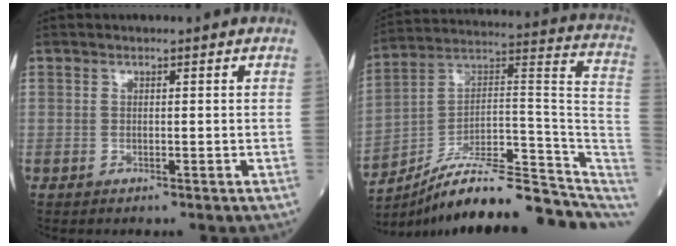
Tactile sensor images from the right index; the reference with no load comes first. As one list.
[{"total": 21.1, "force": [-17.7, 4.3, 10.7], "torque": [-0.104, 0.060, -0.270]}]